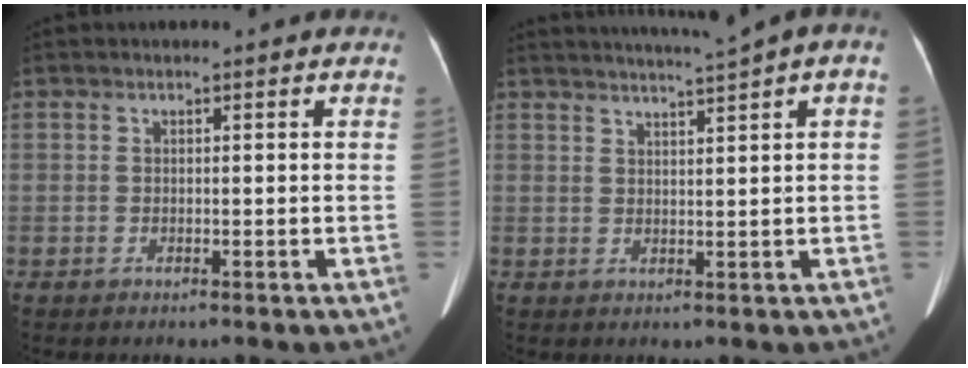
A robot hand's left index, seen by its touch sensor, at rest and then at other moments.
{"total": 6.5, "force": [4.5, -0.7, 4.7], "torque": [-0.067, 0.022, 0.059]}